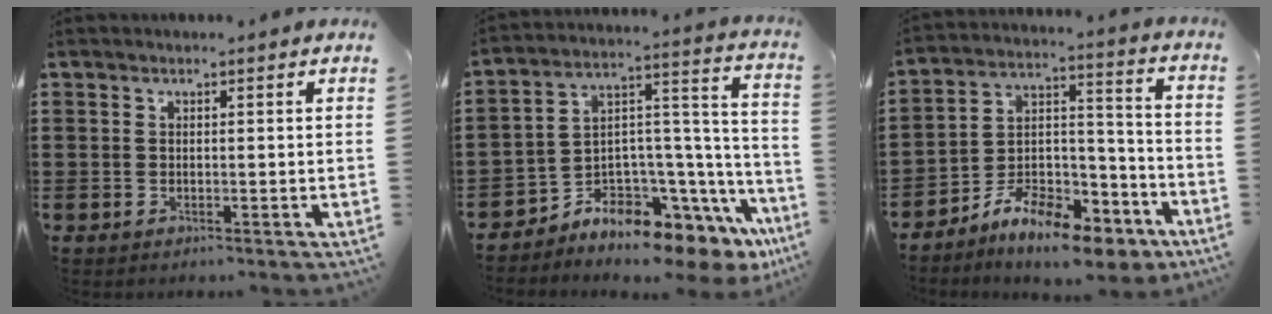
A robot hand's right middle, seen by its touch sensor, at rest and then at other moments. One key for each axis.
{"total": 5.8, "fx": -5.6, "fy": 1.3, "fz": 0.6, "tx": -0.021, "ty": -0.028, "tz": -0.113}
{"total": 11.0, "fx": -9.4, "fy": 3.0, "fz": 4.9, "tx": -0.081, "ty": 0.036, "tz": -0.178}